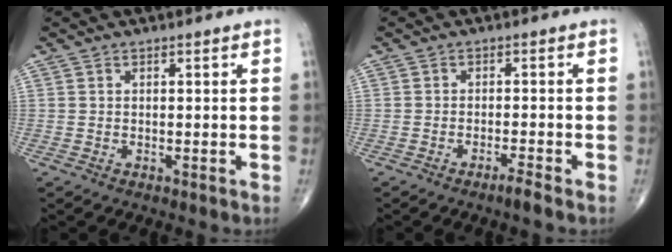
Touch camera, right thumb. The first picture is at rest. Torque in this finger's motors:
{"motor_torque": [2.73, 2.27, 0.02, -0.28, 0.00]}